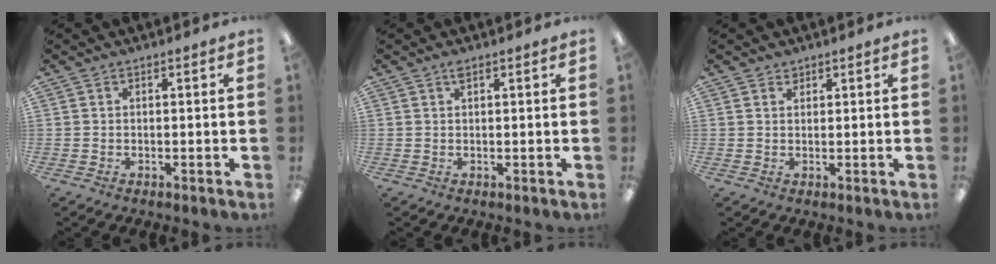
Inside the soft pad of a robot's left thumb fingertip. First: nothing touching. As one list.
[{"total": 1.1, "force": [0.8, 0.3, 0.7], "torque": [-0.017, 0.002, 0.014]}, {"total": 1.4, "force": [1.2, 0.8, 0.2], "torque": [0.004, -0.004, 0.022]}]